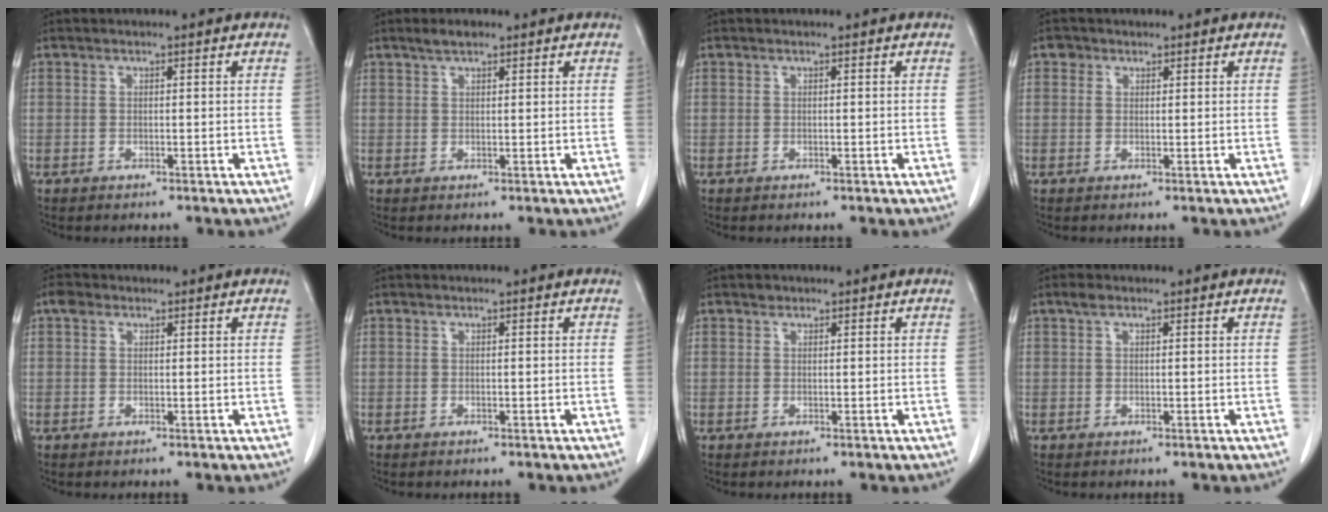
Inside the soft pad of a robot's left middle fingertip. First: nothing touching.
{"total": 2.1, "force": [1.6, 0.6, 1.2], "torque": [-0.026, 0.006, 0.029]}
{"total": 0.0}
{"total": 1.2, "force": [0.8, 1.0, 0.1], "torque": [0.004, 0.004, 0.009]}
{"total": 1.7, "force": [1.0, 1.2, 0.7], "torque": [-0.016, 0.014, 0.016]}
{"total": 0.0}
{"total": 0.7, "force": [0.6, 0.3, 0.1], "torque": [-0.003, -0.002, 0.007]}
{"total": 1.0, "force": [0.7, 0.4, 0.6], "torque": [-0.015, 0.010, 0.012]}